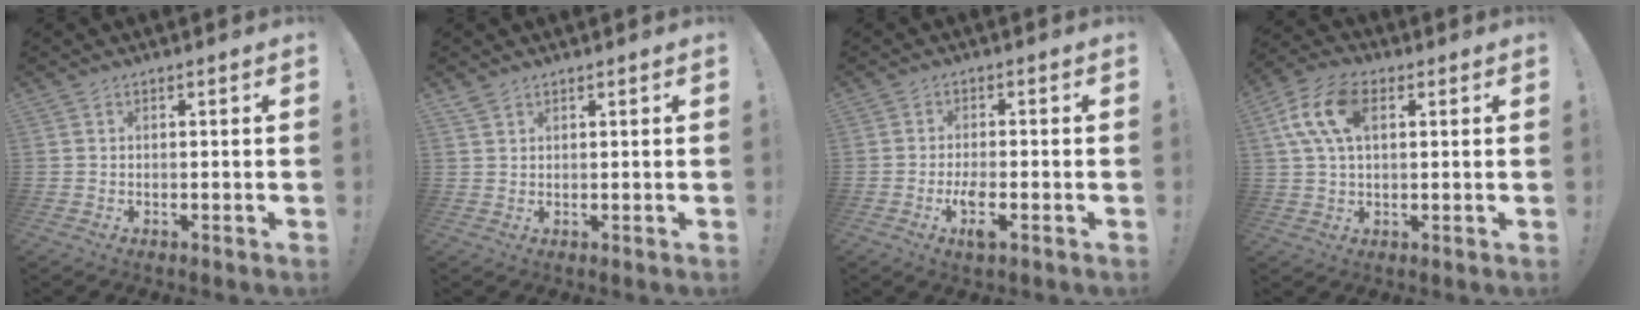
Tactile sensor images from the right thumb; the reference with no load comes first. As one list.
[{"total": 1.8, "force": [1.4, 0.8, 0.8], "torque": [-0.016, -0.004, 0.027]}, {"total": 5.2, "force": [-2.2, 1.3, 4.5], "torque": [-0.090, 0.000, -0.035]}, {"total": 13.0, "force": [3.7, 7.5, 10.0], "torque": [-0.193, 0.007, 0.070]}]